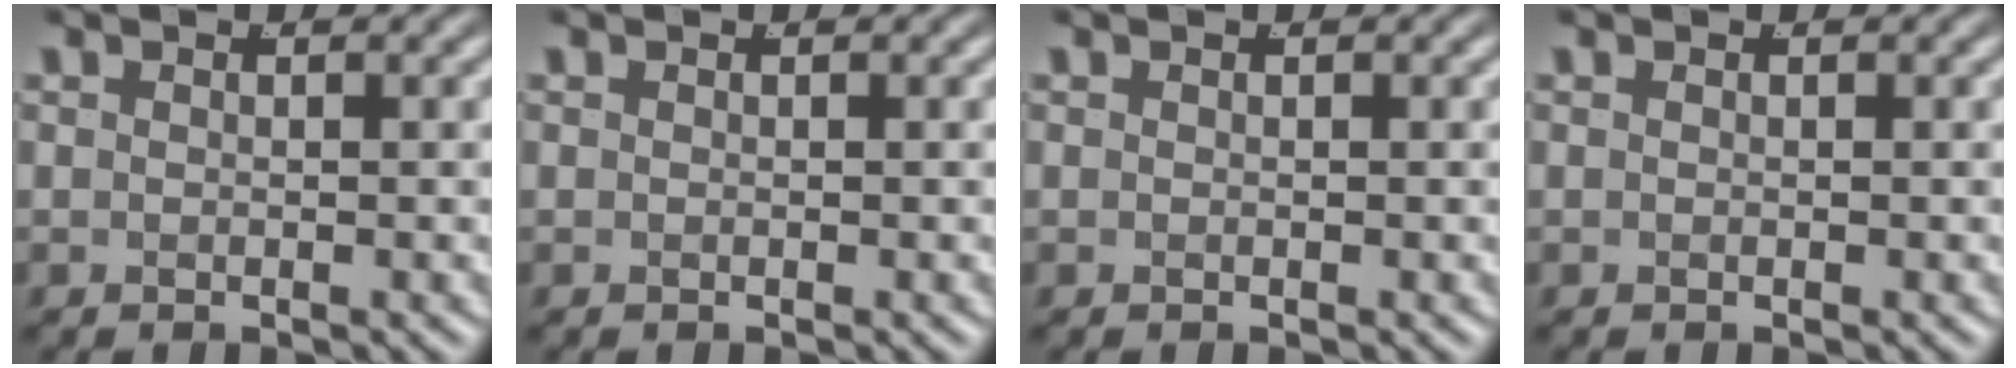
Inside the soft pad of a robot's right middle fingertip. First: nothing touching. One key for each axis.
{"total": 0.0}
{"total": 0.0}
{"total": 0.0}